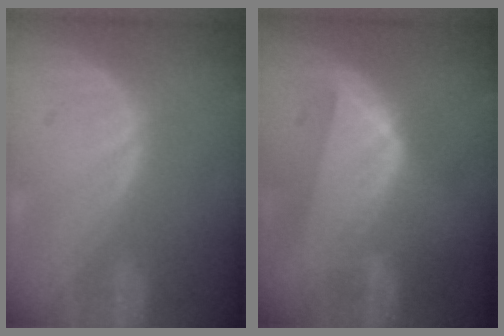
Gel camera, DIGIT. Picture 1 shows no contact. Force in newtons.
{"total": 7.6, "press": 7.0, "slide": 3.0}